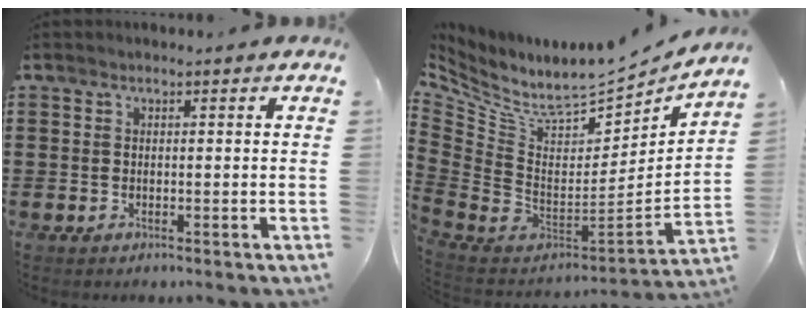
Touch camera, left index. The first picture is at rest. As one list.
[{"total": 7.4, "force": [5.7, 2.7, 3.9], "torque": [-0.115, -0.066, 0.096]}]